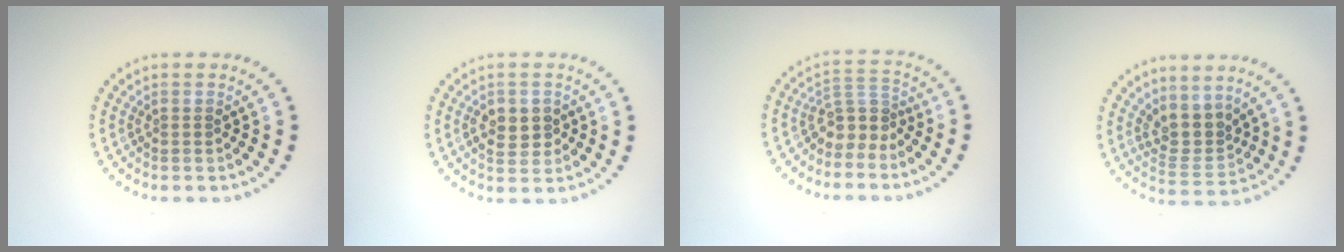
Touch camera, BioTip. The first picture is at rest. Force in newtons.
{"total": 2.8, "press": 2.8, "slide": 0.3}
{"total": 2.8, "press": 2.0, "slide": 2.0}
{"total": 3.2, "press": 2.5, "slide": 2.1}